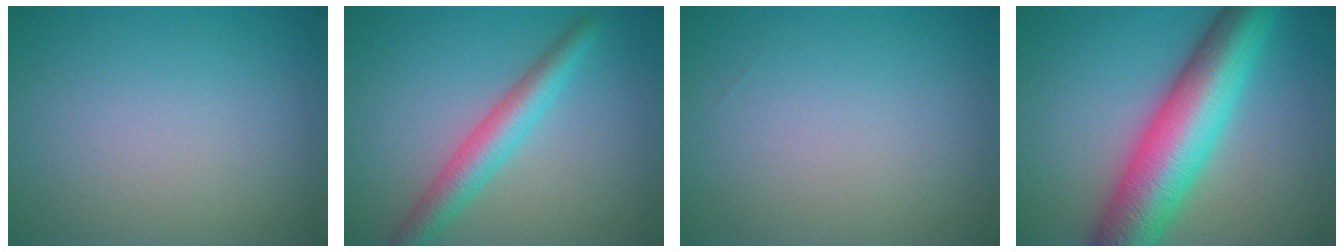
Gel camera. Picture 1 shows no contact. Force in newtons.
{"total": 4.1, "press": 4.1, "slide": 0.1}
{"total": 0.0}
{"total": 11.3, "press": 11.3, "slide": 0.2}